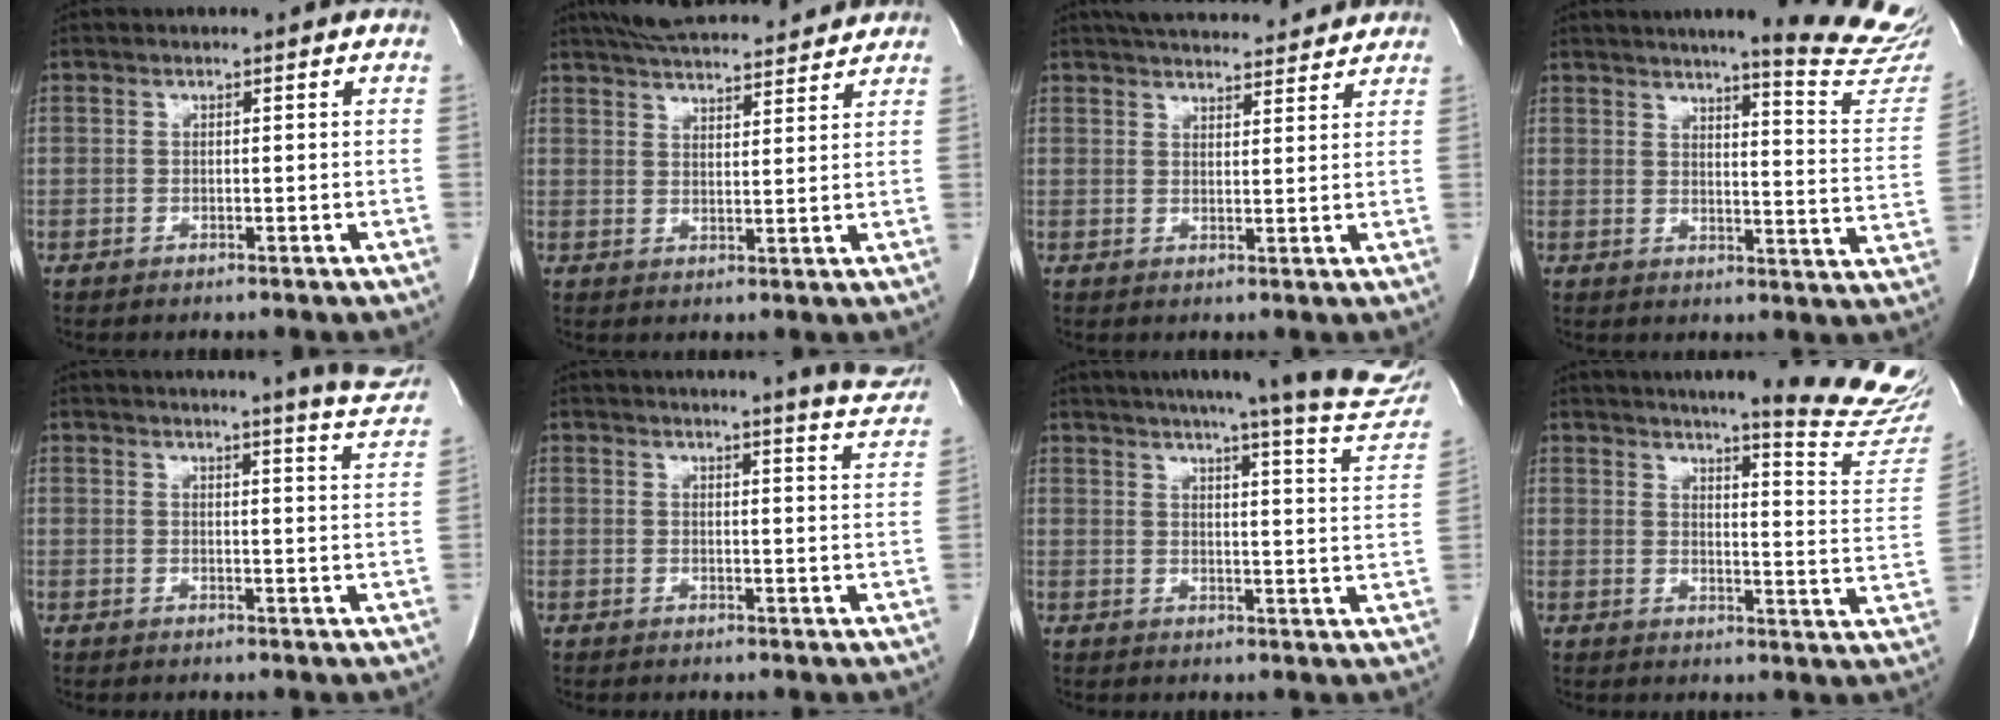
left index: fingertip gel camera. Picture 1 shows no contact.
{"total": 15.5, "force": [14.2, 2.4, 5.6], "torque": [-0.095, 0.032, 0.206]}
{"total": 13.4, "force": [12.5, 2.4, 4.3], "torque": [-0.062, 0.025, 0.170]}
{"total": 18.4, "force": [16.5, -0.4, 8.0], "torque": [-0.100, -0.100, 0.182]}
{"total": 11.7, "force": [11.0, -0.6, 4.0], "torque": [-0.053, -0.057, 0.109]}
{"total": 10.8, "force": [10.3, -0.2, 3.3], "torque": [-0.042, -0.050, 0.099]}
{"total": 24.5, "force": [21.7, 1.2, 11.3], "torque": [-0.158, -0.066, 0.250]}
{"total": 21.3, "force": [19.2, -0.5, 9.1], "torque": [-0.122, -0.122, 0.218]}